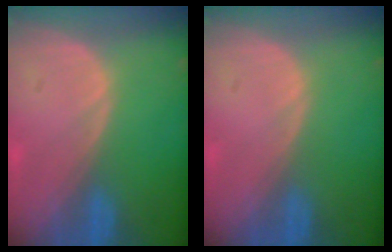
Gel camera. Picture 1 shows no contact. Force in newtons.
{"total": 0.0}